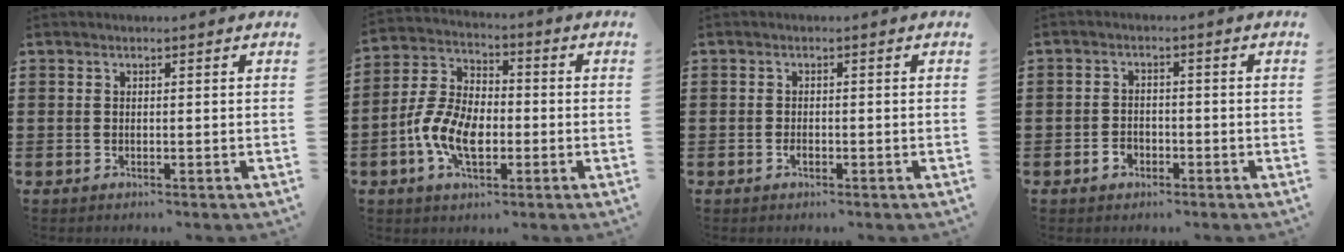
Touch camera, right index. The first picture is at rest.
{"total": 8.7, "force": [-2.8, 5.0, 6.6], "torque": [-0.163, 0.000, -0.059]}
{"total": 1.1, "force": [-0.5, 0.5, 0.8], "torque": [-0.017, -0.006, -0.009]}
{"total": 2.2, "force": [-1.3, 1.6, 0.9], "torque": [-0.019, 0.000, -0.028]}